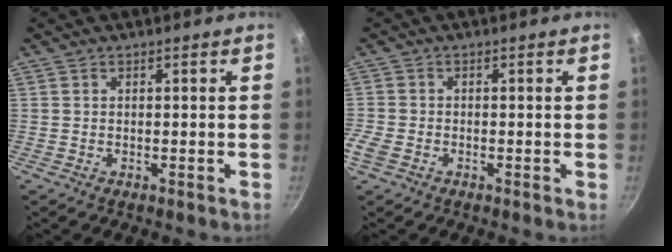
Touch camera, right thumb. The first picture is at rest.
{"total": 3.6, "force": [-1.7, 2.3, 2.2], "torque": [-0.056, 0.002, -0.042]}